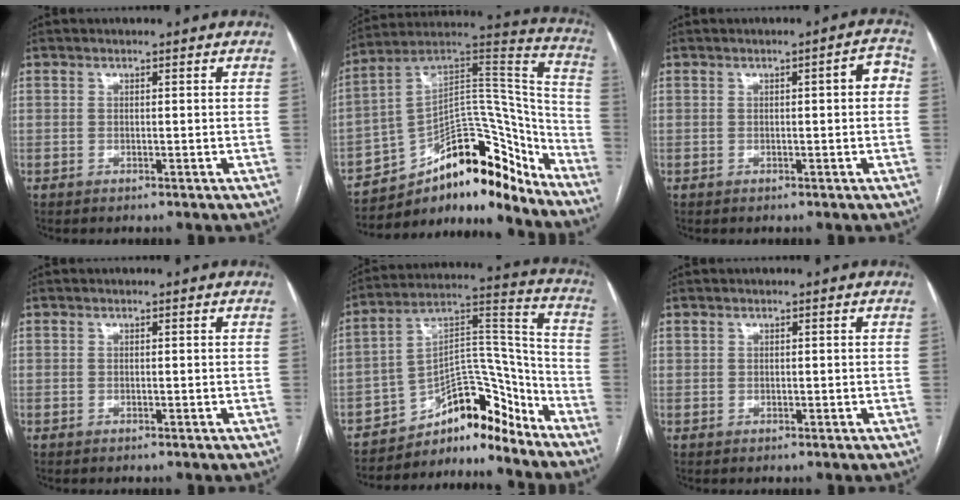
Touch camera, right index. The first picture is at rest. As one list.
[{"total": 21.8, "force": [-16.0, 7.9, 12.5], "torque": [-0.164, 0.069, -0.249]}, {"total": 3.4, "force": [0.4, 0.8, 3.3], "torque": [-0.036, 0.017, 0.002]}, {"total": 0.0}, {"total": 12.7, "force": [-10.9, 4.4, 4.7], "torque": [-0.062, 0.073, -0.181]}, {"total": 0.6, "force": [0.4, 0.4, 0.2], "torque": [0.003, 0.000, 0.008]}]